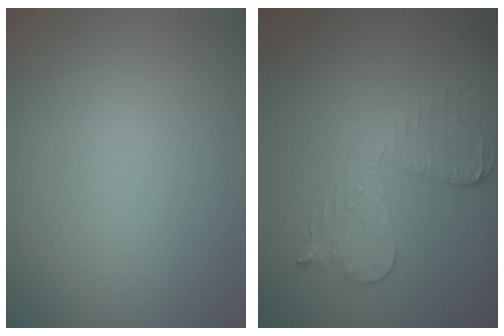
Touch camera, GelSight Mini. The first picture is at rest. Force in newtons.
{"total": 3.0, "press": 2.7, "slide": 1.2}